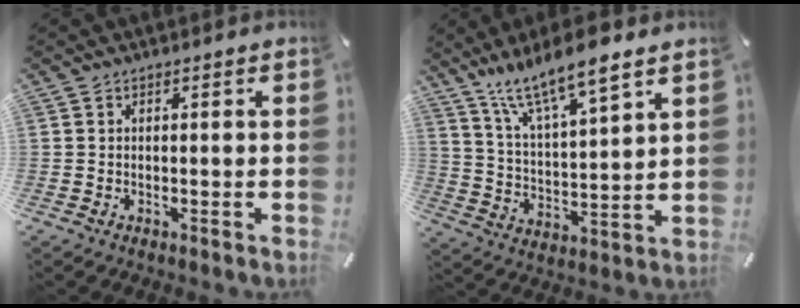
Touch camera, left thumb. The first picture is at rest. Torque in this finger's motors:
{"motor_torque": [0.60, 0.46, 1.23, -1.54, 0.19]}